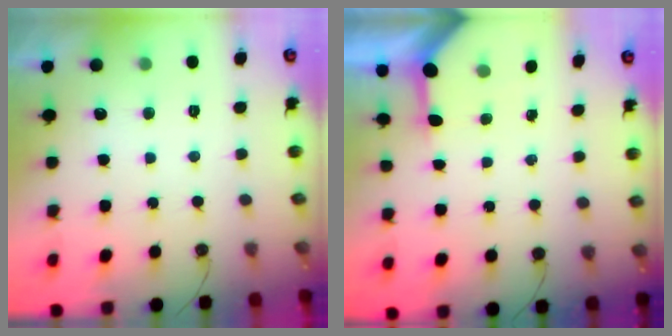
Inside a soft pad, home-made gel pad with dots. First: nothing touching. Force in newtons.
{"total": 3.4, "press": 3.4, "slide": 0.3}